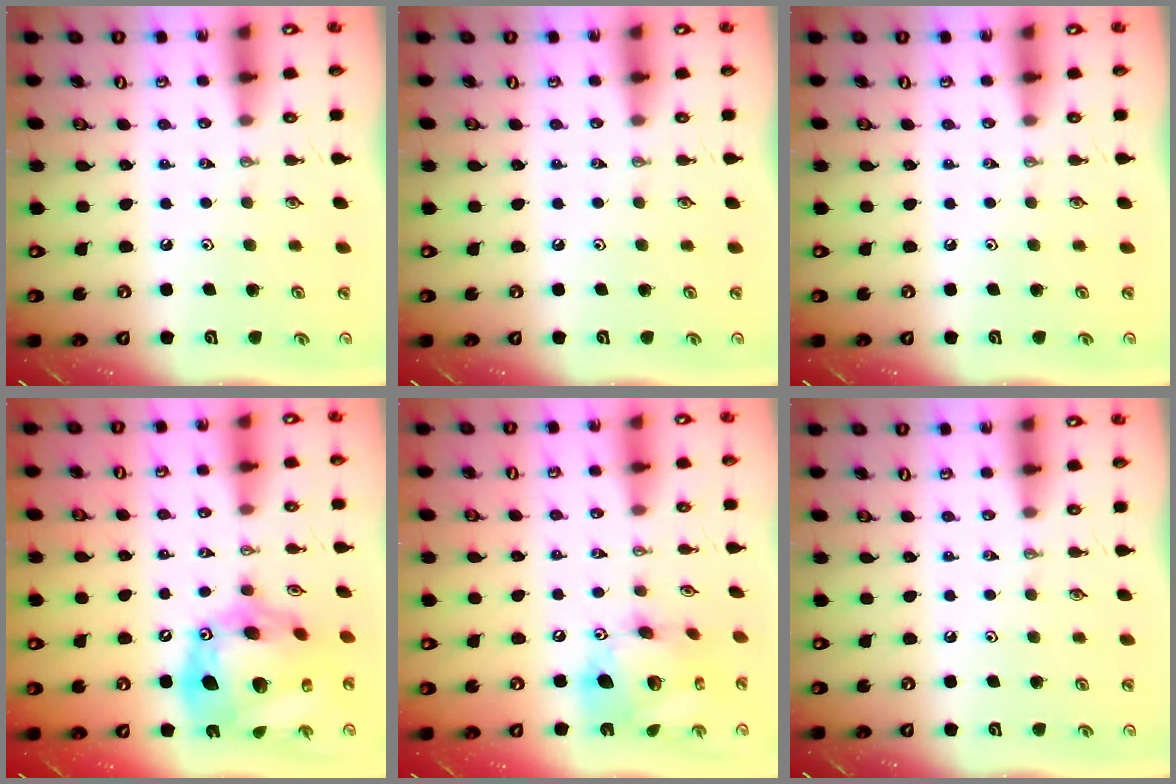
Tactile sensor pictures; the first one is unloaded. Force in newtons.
{"total": 0.0}
{"total": 0.0}
{"total": 24.0, "press": 23.8, "slide": 2.6}
{"total": 17.2, "press": 17.1, "slide": 1.9}
{"total": 0.0}